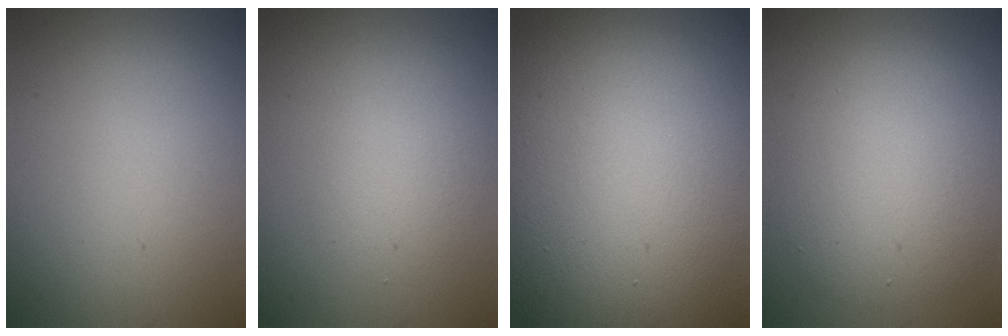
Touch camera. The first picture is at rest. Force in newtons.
{"total": 2.3, "press": 2.3, "slide": 0.1}
{"total": 22.6, "press": 22.6, "slide": 1.6}
{"total": 6.6, "press": 6.6, "slide": 0.4}